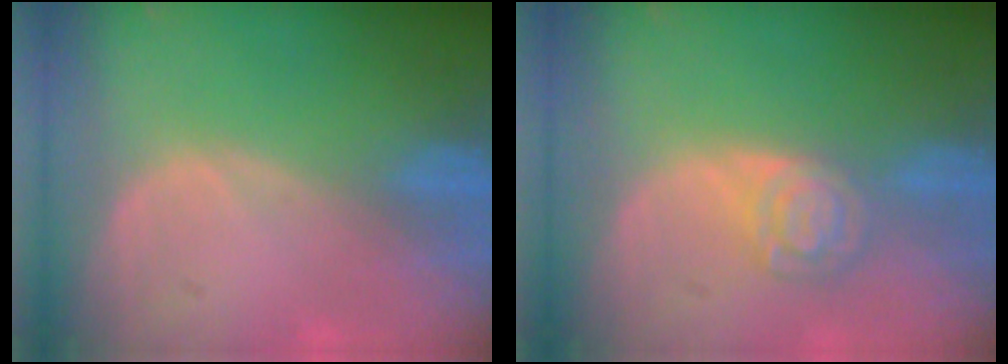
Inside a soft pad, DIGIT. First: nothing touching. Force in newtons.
{"total": 5.3, "press": 4.6, "slide": 2.6}